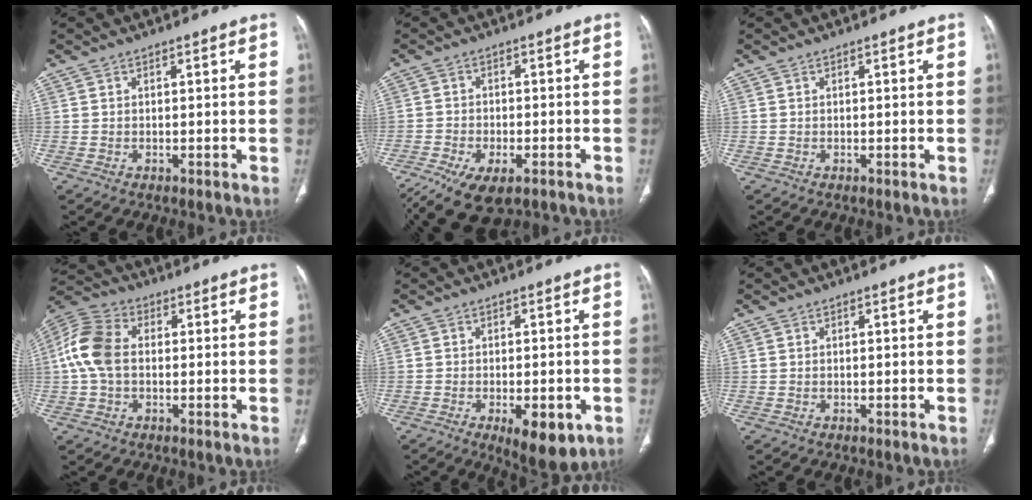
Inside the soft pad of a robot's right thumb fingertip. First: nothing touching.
{"total": 14.0, "force": [-8.5, 6.7, 8.8], "torque": [-0.190, 0.011, -0.132]}
{"total": 0.0}
{"total": 10.2, "force": [0.3, 6.9, 7.5], "torque": [-0.165, 0.028, -0.002]}
{"total": 8.8, "force": [-3.4, 3.6, 7.2], "torque": [-0.091, -0.004, -0.039]}
{"total": 0.0}